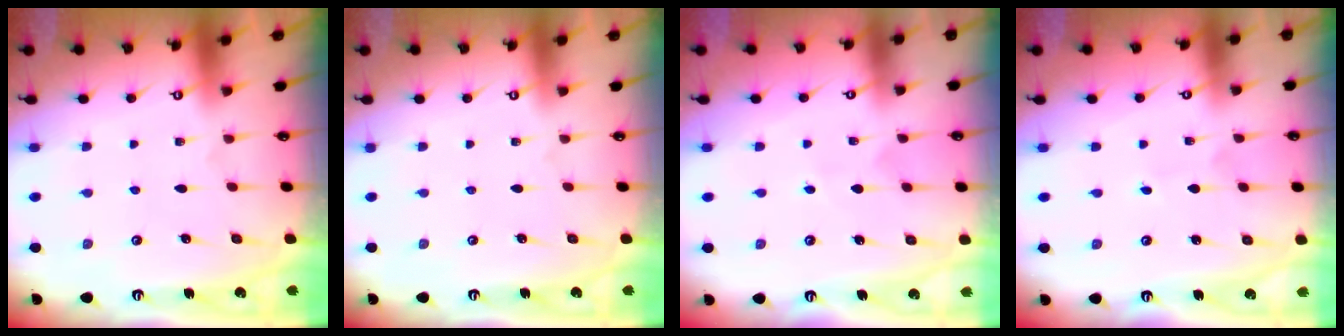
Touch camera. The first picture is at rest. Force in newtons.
{"total": 0.0}
{"total": 3.3, "press": 3.2, "slide": 0.4}
{"total": 1.1, "press": 1.1, "slide": 0.1}